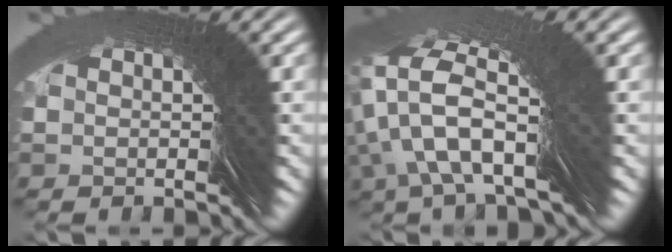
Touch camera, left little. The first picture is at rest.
{"total": 5.3, "force": [4.1, -3.5, 0.1], "torque": [0.011, 0.061, 0.044]}